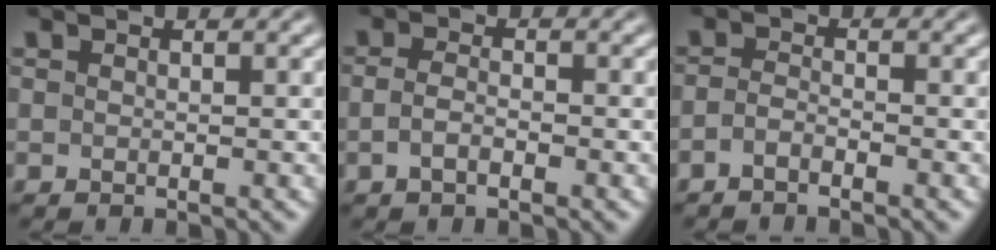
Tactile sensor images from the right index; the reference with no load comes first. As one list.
[{"total": 1.6, "force": [-1.0, 0.3, 1.2], "torque": [-0.023, -0.009, -0.012]}, {"total": 1.8, "force": [-1.7, -0.3, 0.4], "torque": [-0.008, -0.010, -0.029]}]